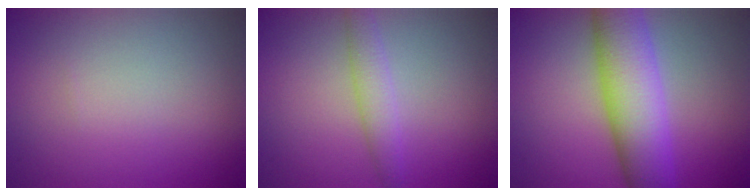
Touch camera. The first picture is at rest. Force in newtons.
{"total": 2.2, "press": 2.2, "slide": 0.0}
{"total": 8.7, "press": 8.7, "slide": 0.2}